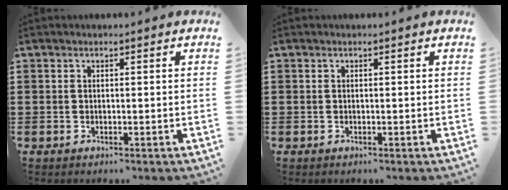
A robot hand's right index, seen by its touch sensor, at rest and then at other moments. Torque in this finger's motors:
{"motor_torque": [0.00, 0.00, 0.00, 0.00]}